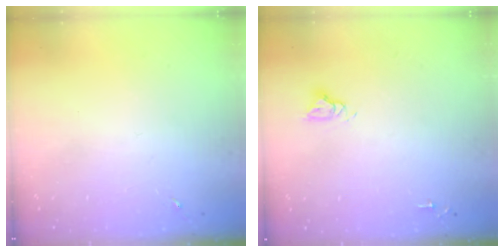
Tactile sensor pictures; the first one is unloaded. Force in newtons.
{"total": 4.8, "press": 4.7, "slide": 0.4}